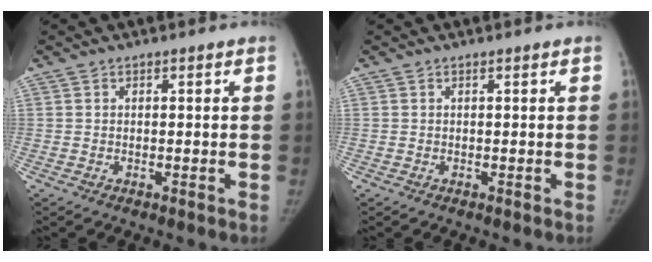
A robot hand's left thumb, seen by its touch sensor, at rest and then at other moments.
{"total": 0.0}